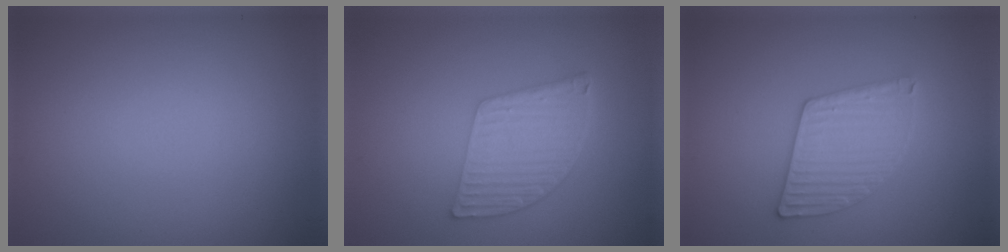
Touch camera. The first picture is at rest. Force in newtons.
{"total": 5.7, "press": 4.0, "slide": 4.0}
{"total": 3.4, "press": 3.4, "slide": 0.4}